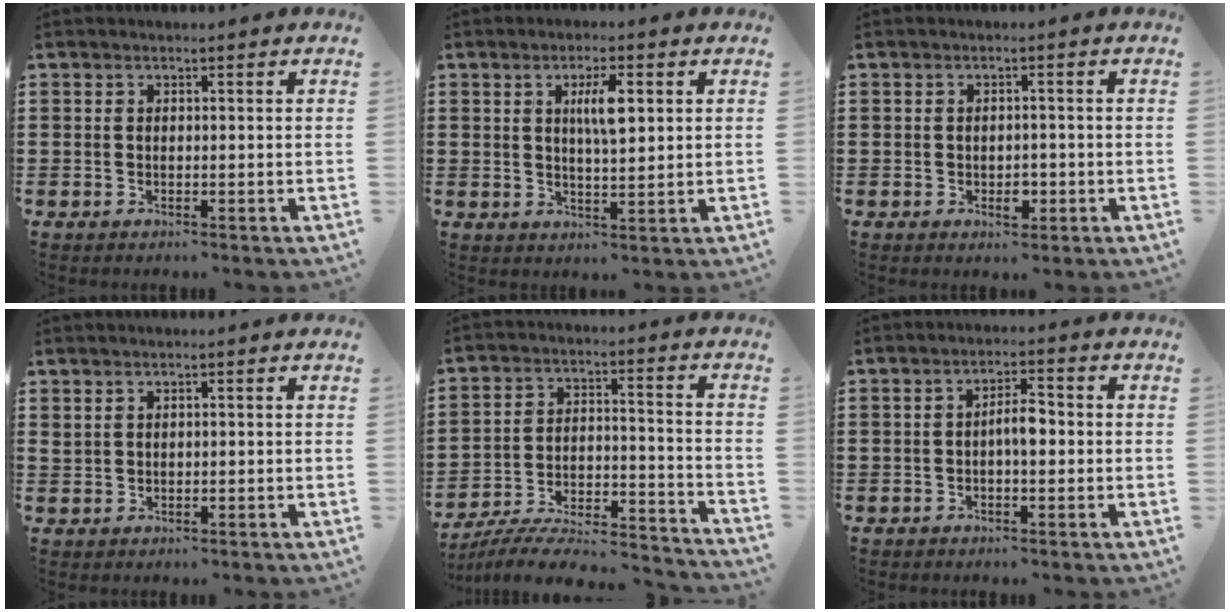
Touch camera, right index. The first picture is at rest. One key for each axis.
{"total": 5.0, "fx": 1.4, "fy": 1.3, "fz": 4.6, "tx": -0.087, "ty": 0.005, "tz": 0.018}
{"total": 2.8, "fx": -0.9, "fy": 1.6, "fz": 2.1, "tx": -0.038, "ty": 0.002, "tz": -0.015}
{"total": 0.9, "fx": 0.7, "fy": 0.4, "fz": 0.3, "tx": -0.008, "ty": 0.003, "tz": 0.013}
{"total": 7.1, "fx": -6.4, "fy": 1.0, "fz": 2.8, "tx": -0.050, "ty": 0.002, "tz": -0.127}
{"total": 3.3, "fx": -0.4, "fy": 1.0, "fz": 3.2, "tx": -0.058, "ty": 0.006, "tz": -0.009}